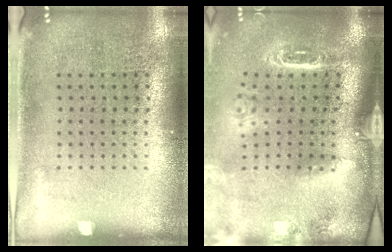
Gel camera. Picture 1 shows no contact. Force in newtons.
{"total": 2.2, "press": 1.9, "slide": 1.0}